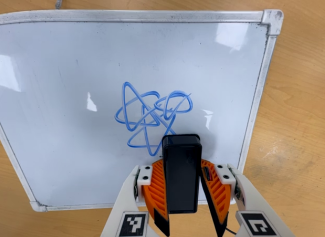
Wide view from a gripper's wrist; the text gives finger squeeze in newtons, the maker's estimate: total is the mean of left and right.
{"total": 5.9, "left": 5.1, "right": 6.8}